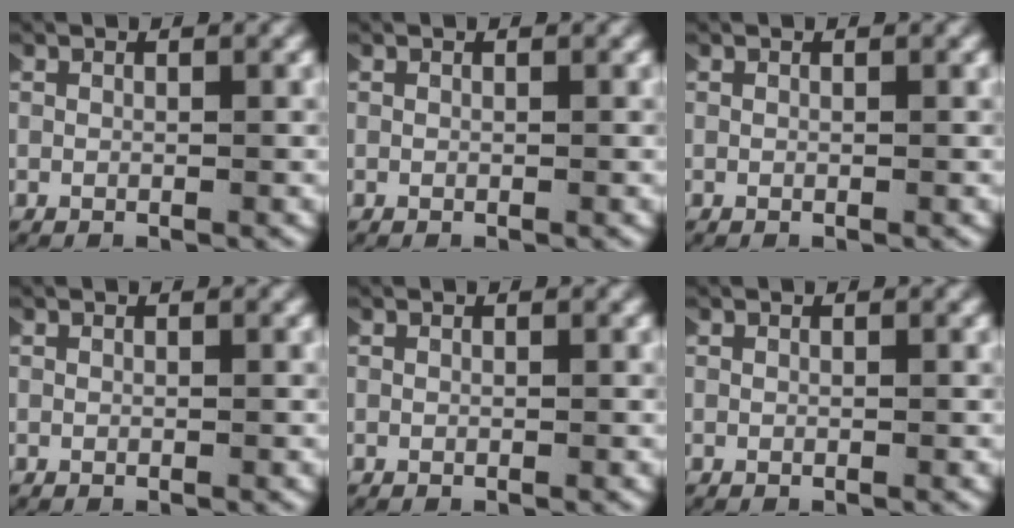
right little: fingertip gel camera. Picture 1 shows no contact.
{"total": 0.0}
{"total": 0.0}
{"total": 0.0}
{"total": 0.0}
{"total": 0.0}